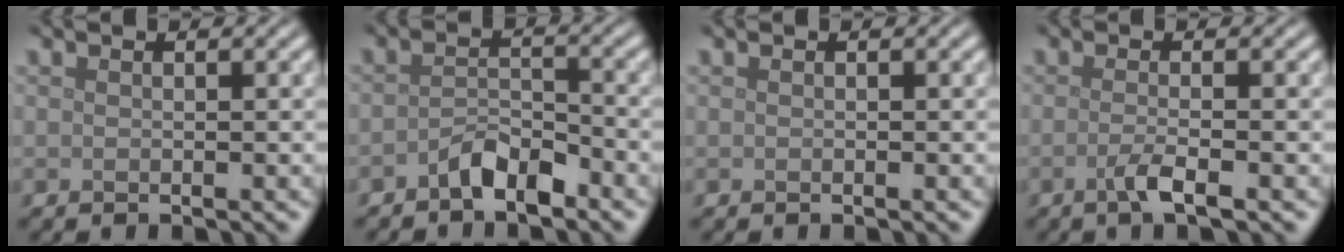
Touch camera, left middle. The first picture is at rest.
{"total": 2.7, "force": [-2.0, 1.0, 1.6], "torque": [-0.027, 0.009, -0.039]}
{"total": 0.0}
{"total": 2.3, "force": [-0.9, 0.6, 2.1], "torque": [-0.034, 0.000, -0.025]}